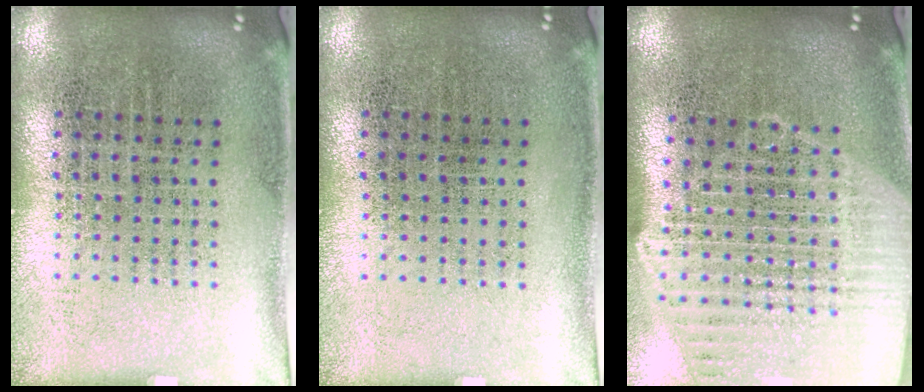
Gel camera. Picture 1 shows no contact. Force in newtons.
{"total": 0.0}
{"total": 2.4, "press": 2.1, "slide": 1.2}